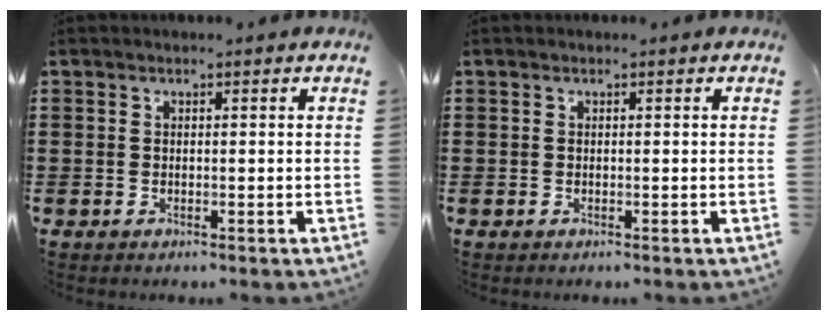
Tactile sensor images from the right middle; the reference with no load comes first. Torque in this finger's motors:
{"motor_torque": [-0.05, -0.02, 0.00, 0.00]}